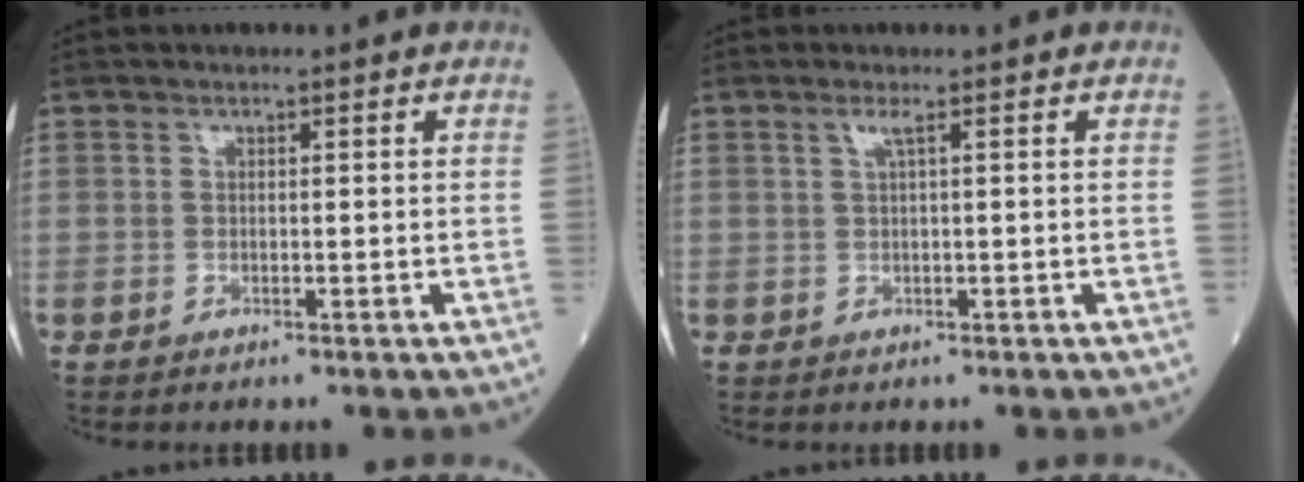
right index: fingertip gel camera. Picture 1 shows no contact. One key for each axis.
{"total": 1.2, "fx": 0.5, "fy": -0.4, "fz": 1.0, "tx": -0.030, "ty": 0.002, "tz": 0.011}